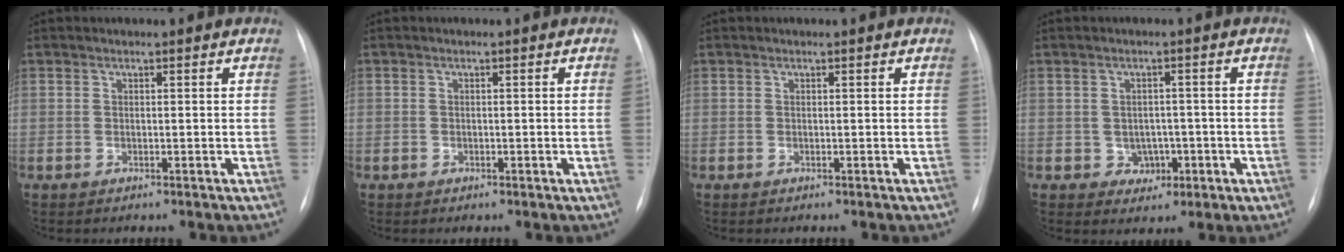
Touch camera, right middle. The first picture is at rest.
{"total": 0.8, "force": [-0.2, 0.2, 0.7], "torque": [-0.024, 0.005, 0.001]}
{"total": 0.0}
{"total": 3.6, "force": [-0.9, 3.0, 1.7], "torque": [-0.022, 0.011, -0.001]}